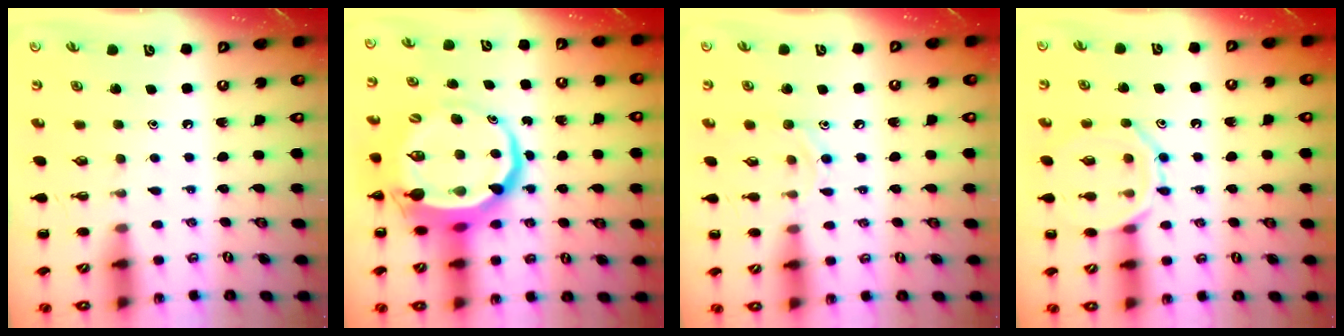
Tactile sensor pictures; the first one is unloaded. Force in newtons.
{"total": 13.2, "press": 12.7, "slide": 3.3}
{"total": 7.5, "press": 7.4, "slide": 1.2}
{"total": 11.5, "press": 11.5, "slide": 0.8}